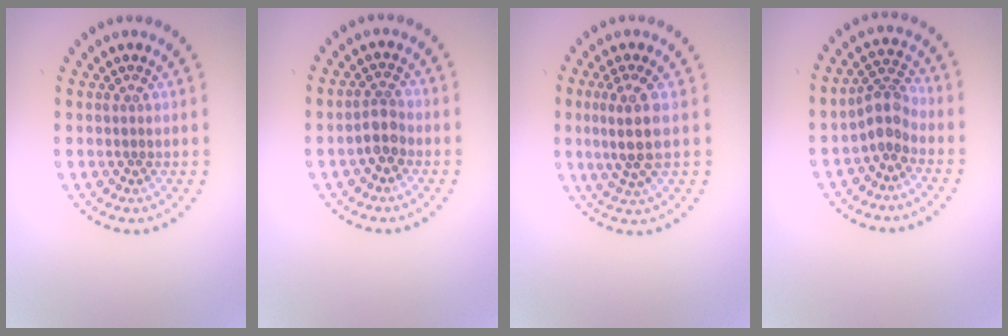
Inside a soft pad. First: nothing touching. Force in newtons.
{"total": 2.0, "press": 1.7, "slide": 1.0}
{"total": 3.5, "press": 3.0, "slide": 1.8}
{"total": 2.7, "press": 2.1, "slide": 1.8}